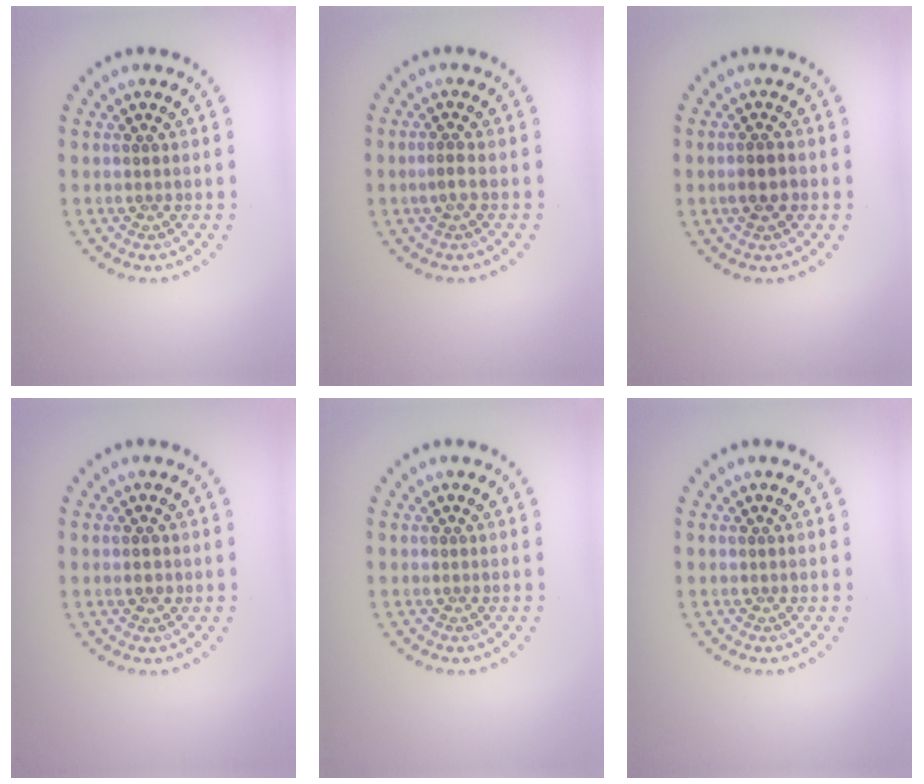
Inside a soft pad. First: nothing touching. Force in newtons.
{"total": 1.0, "press": 0.8, "slide": 0.5}
{"total": 1.8, "press": 1.7, "slide": 0.4}
{"total": 0.9, "press": 0.9, "slide": 0.1}
{"total": 0.0}
{"total": 0.0}